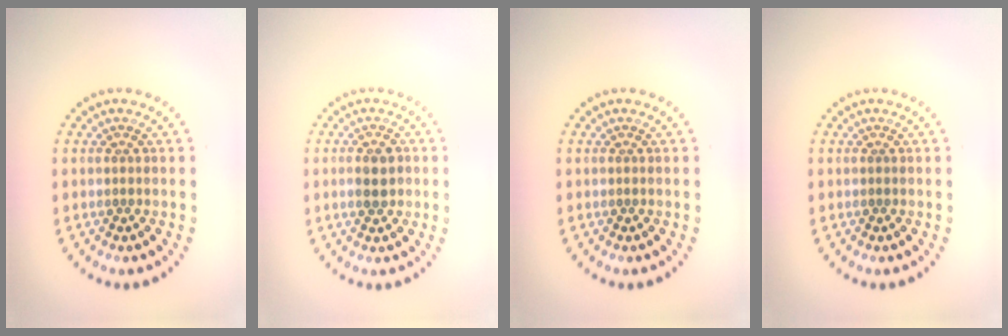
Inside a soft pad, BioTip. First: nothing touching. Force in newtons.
{"total": 2.1, "press": 2.1, "slide": 0.1}
{"total": 0.0}
{"total": 0.0}